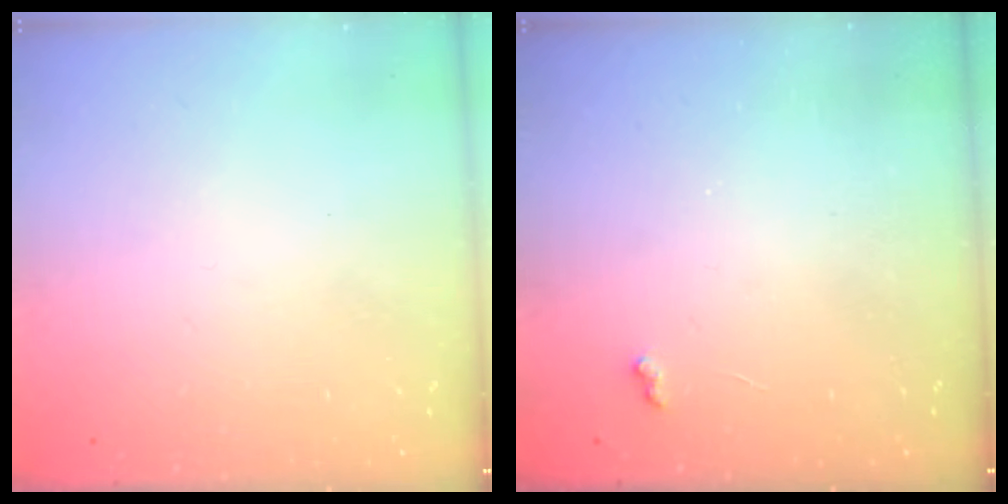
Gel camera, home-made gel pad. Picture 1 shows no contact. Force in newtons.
{"total": 3.6, "press": 3.5, "slide": 0.5}